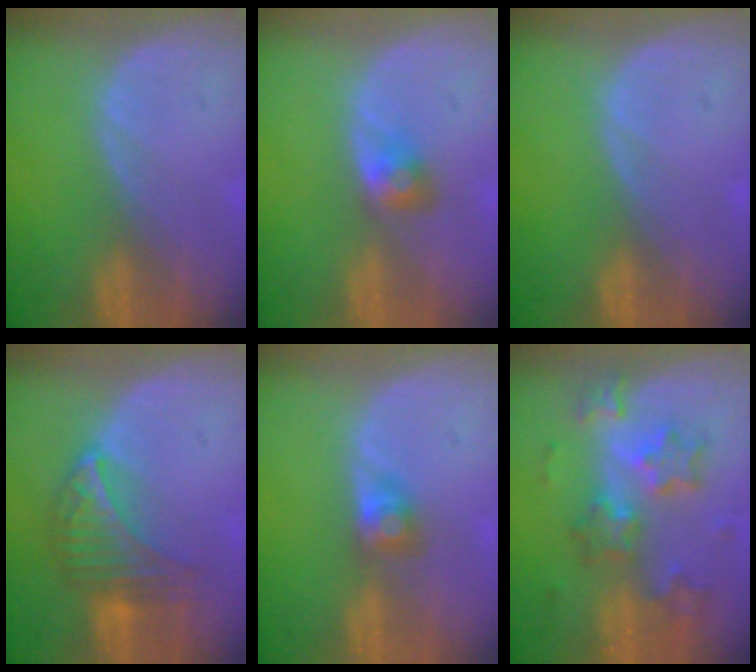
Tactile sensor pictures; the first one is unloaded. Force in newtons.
{"total": 2.8, "press": 2.5, "slide": 1.2}
{"total": 0.0}
{"total": 6.5, "press": 6.5, "slide": 1.0}
{"total": 2.7, "press": 2.5, "slide": 1.0}
{"total": 8.4, "press": 7.3, "slide": 4.1}